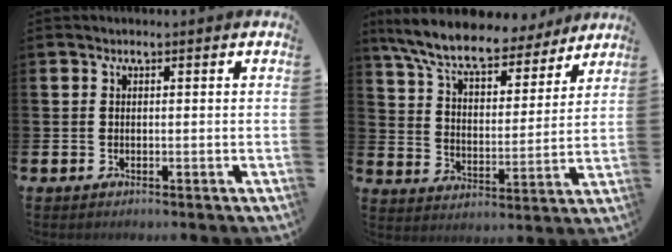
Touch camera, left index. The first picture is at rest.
{"total": 9.6, "force": [8.5, 2.3, 3.9], "torque": [-0.106, -0.051, 0.146]}